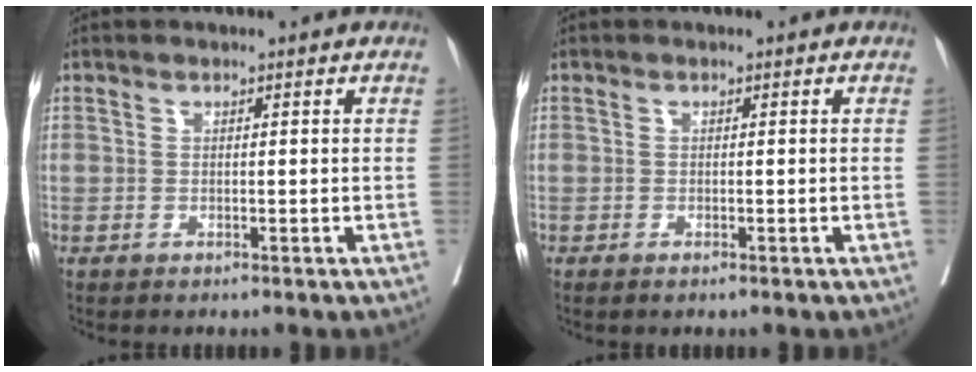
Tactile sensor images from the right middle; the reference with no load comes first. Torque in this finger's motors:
{"motor_torque": [-0.24, 0.06, 0.02, 0.00]}